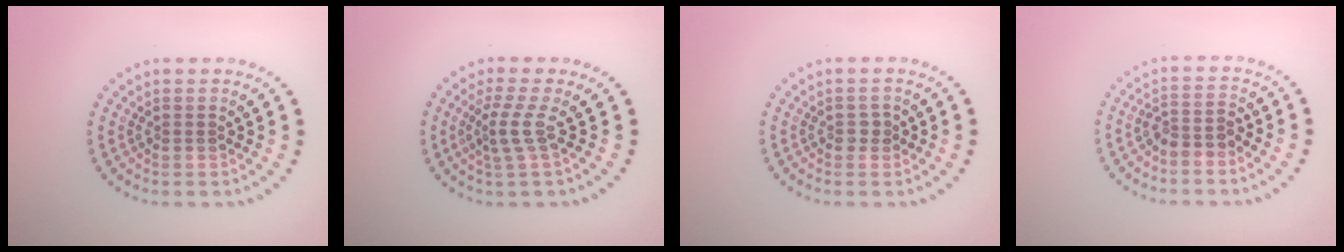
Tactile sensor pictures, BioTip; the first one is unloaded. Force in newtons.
{"total": 2.4, "press": 1.5, "slide": 1.9}
{"total": 1.0, "press": 1.0, "slide": 0.2}
{"total": 2.1, "press": 1.7, "slide": 1.3}